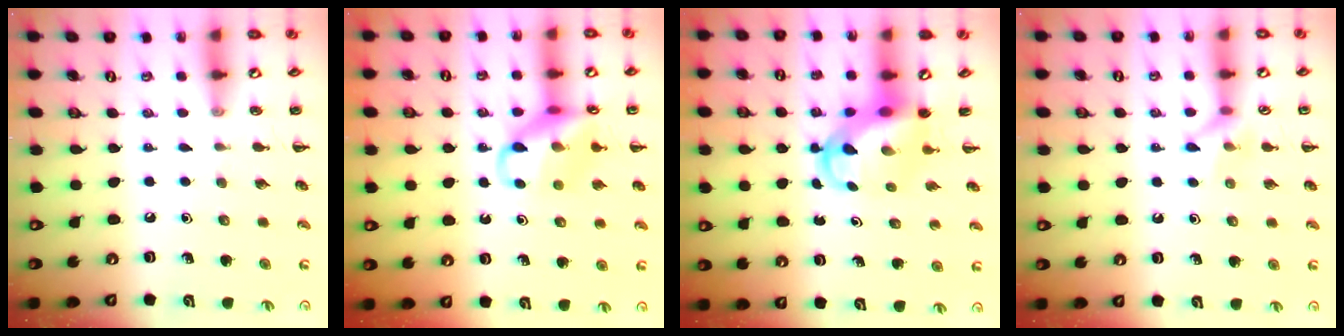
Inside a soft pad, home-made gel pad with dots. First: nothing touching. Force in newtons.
{"total": 12.9, "press": 12.8, "slide": 1.6}
{"total": 5.5, "press": 5.5, "slide": 0.5}
{"total": 7.0, "press": 6.9, "slide": 0.7}